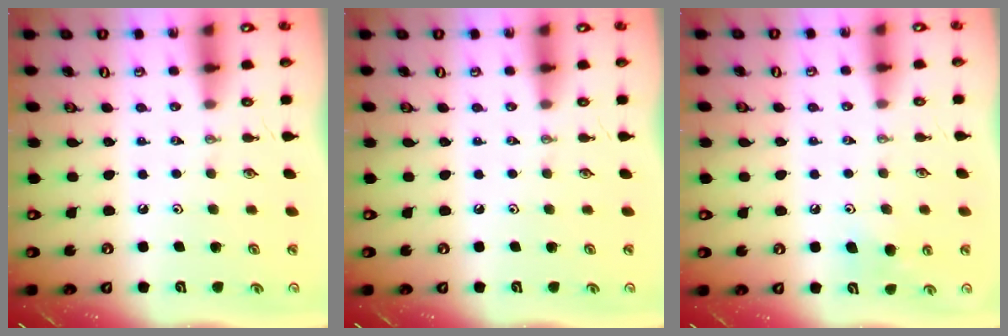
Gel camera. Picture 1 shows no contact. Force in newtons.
{"total": 0.0}
{"total": 8.1, "press": 8.1, "slide": 0.9}